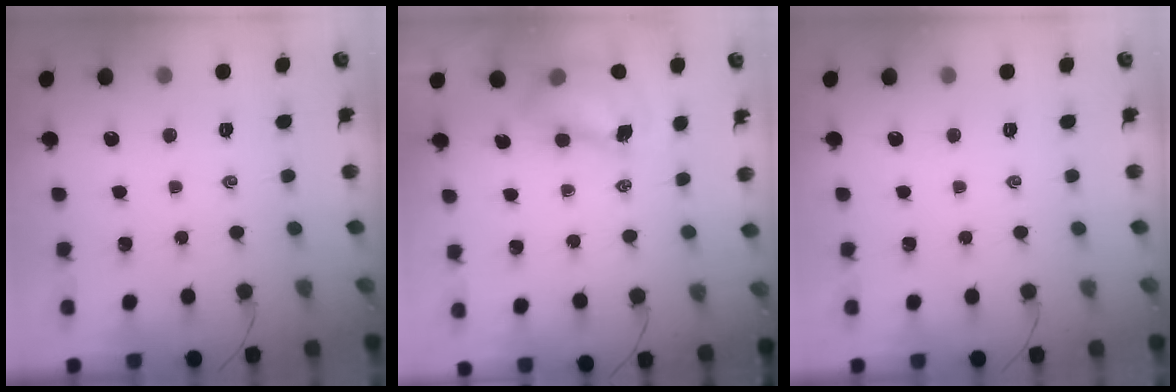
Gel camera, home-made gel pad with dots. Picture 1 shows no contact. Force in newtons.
{"total": 8.3, "press": 8.2, "slide": 1.3}
{"total": 0.0}